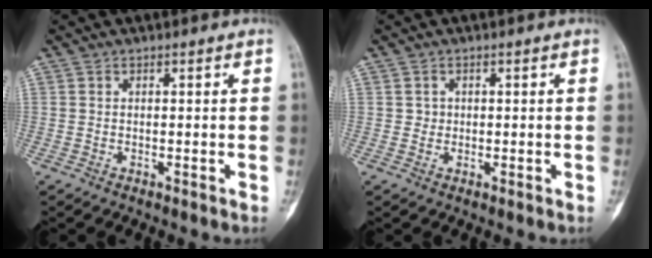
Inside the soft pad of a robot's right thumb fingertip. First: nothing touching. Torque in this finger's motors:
{"motor_torque": [0.26, 0.04, -0.05, 0.01, -0.05]}